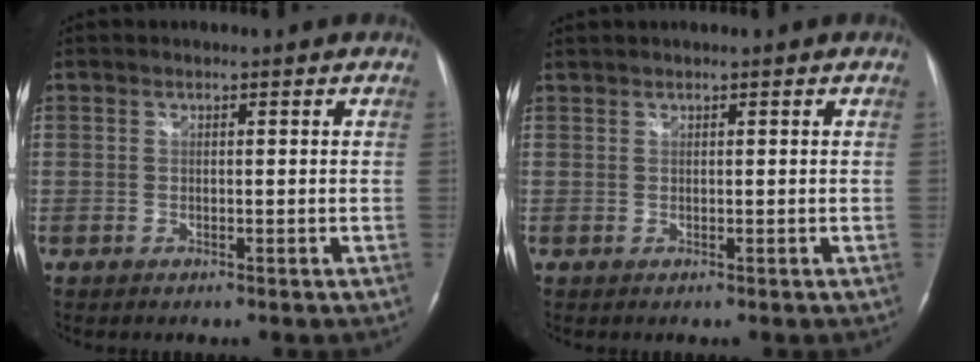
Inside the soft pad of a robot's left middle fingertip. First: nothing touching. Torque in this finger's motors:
{"motor_torque": [0.04, -0.12, 0.00, 0.01]}